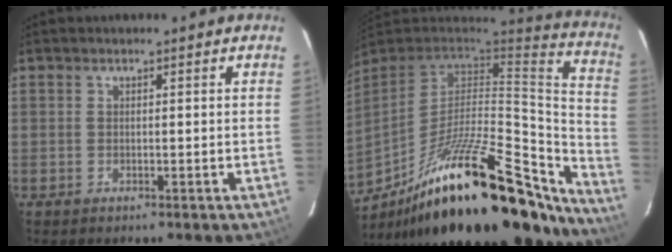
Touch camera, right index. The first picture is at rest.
{"total": 36.2, "force": [-26.2, 10.3, 22.8], "torque": [-0.326, -0.015, -0.396]}